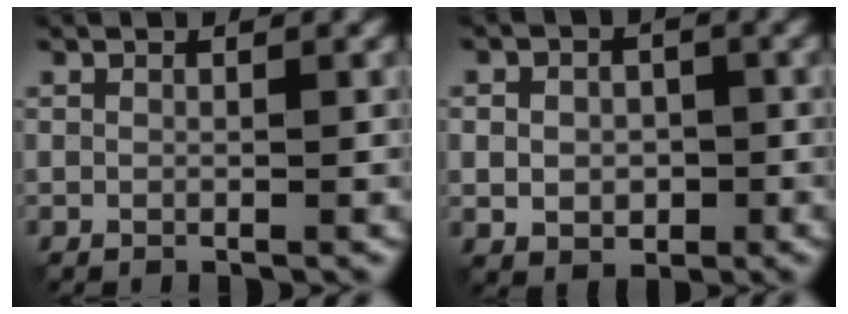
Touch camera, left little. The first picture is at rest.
{"total": 3.7, "force": [-0.4, 2.9, 2.2], "torque": [-0.039, -0.006, -0.006]}